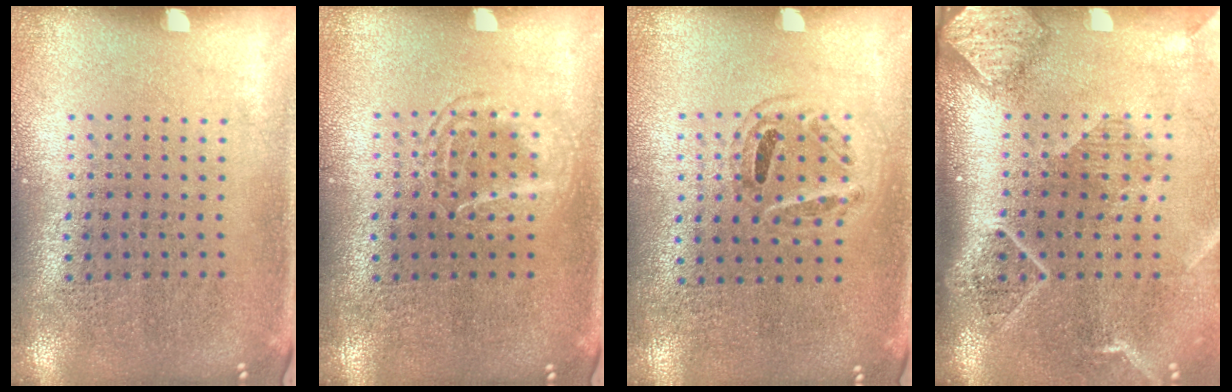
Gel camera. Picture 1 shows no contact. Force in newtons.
{"total": 1.7, "press": 1.7, "slide": 0.2}
{"total": 0.9, "press": 0.8, "slide": 0.4}
{"total": 2.7, "press": 2.0, "slide": 1.8}